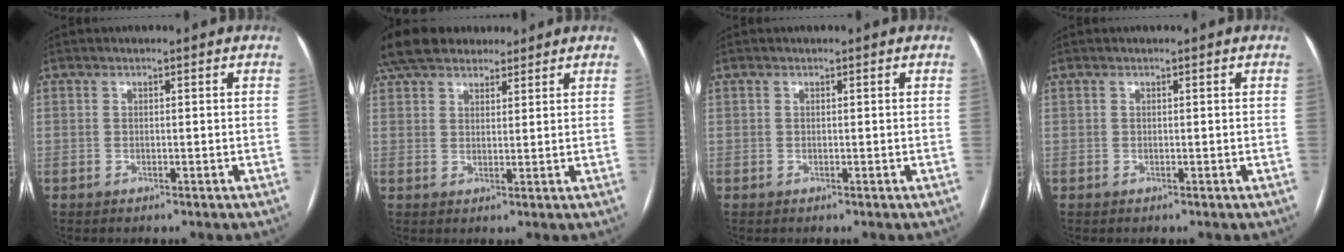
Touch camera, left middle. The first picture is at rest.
{"total": 11.9, "force": [9.8, 5.1, 4.5], "torque": [-0.078, 0.046, 0.167]}
{"total": 0.0}
{"total": 0.0}